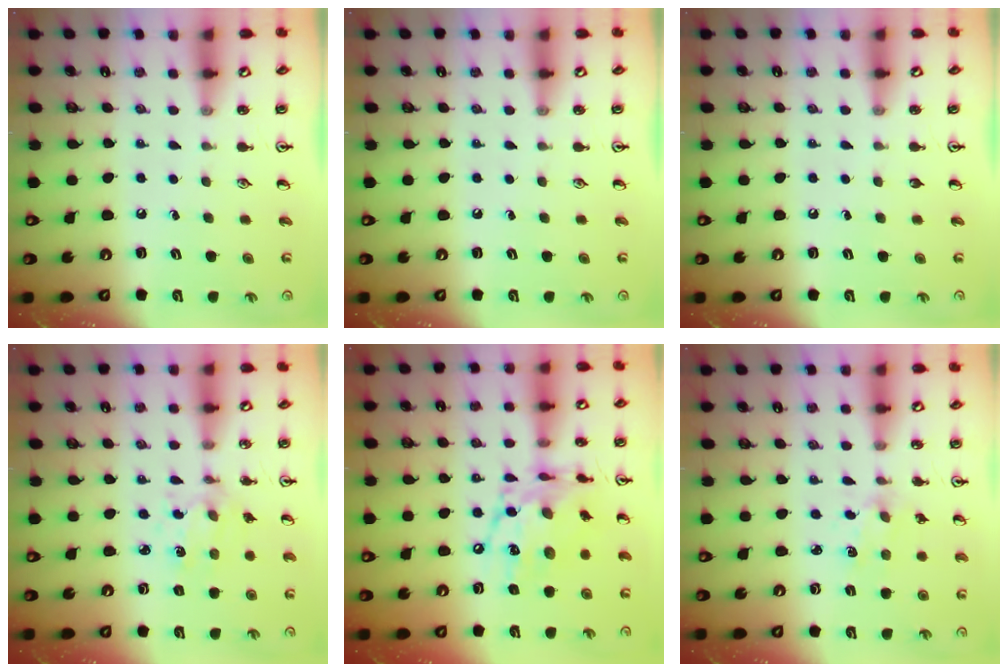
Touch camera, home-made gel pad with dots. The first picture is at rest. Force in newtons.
{"total": 0.0}
{"total": 0.0}
{"total": 2.5, "press": 2.5, "slide": 0.6}
{"total": 14.4, "press": 14.4, "slide": 1.1}
{"total": 1.6, "press": 1.6, "slide": 0.5}